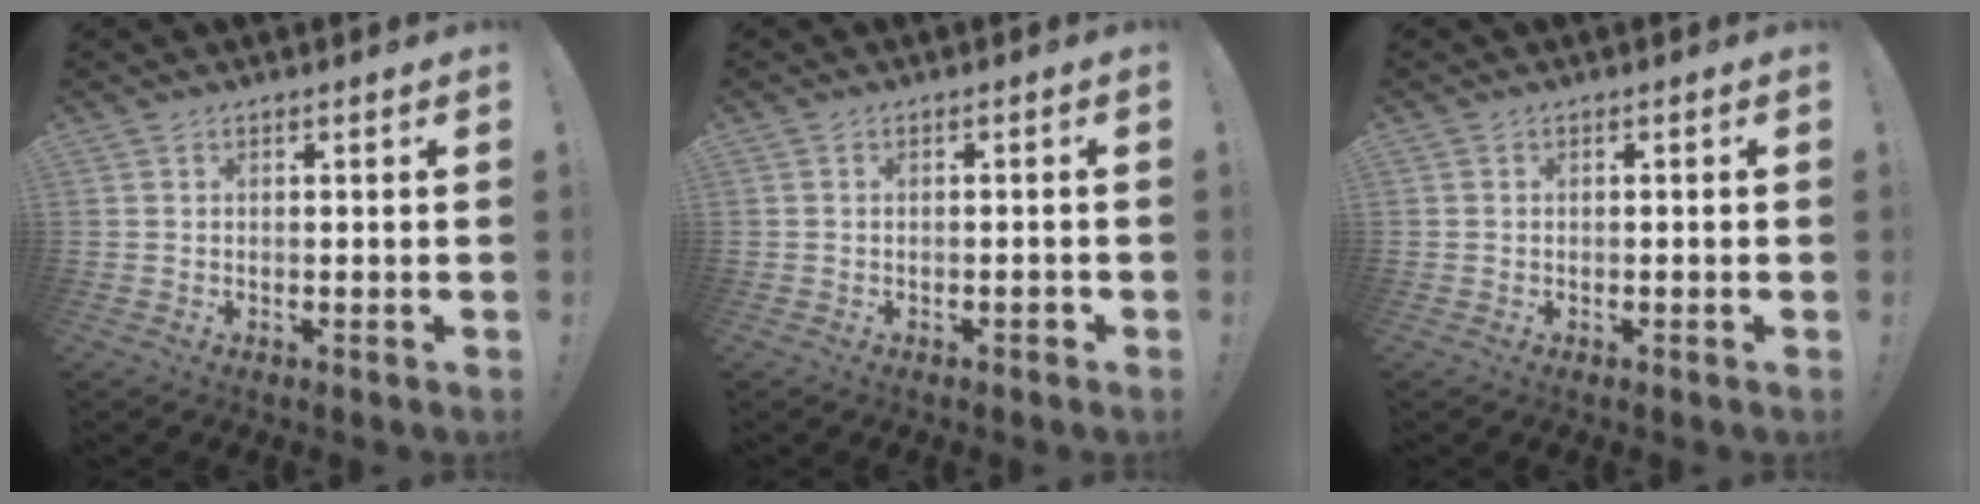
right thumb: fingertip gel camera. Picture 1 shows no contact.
{"total": 1.5, "force": [-1.0, 0.3, 1.1], "torque": [-0.014, 0.003, -0.017]}
{"total": 0.7, "force": [-0.6, 0.2, 0.0], "torque": [0.002, -0.001, -0.011]}